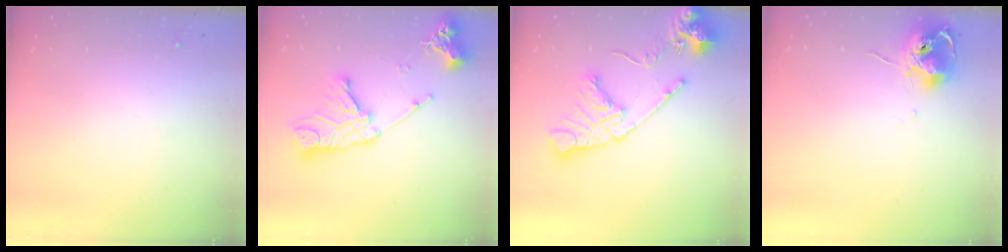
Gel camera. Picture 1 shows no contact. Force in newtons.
{"total": 17.2, "press": 17.1, "slide": 1.8}
{"total": 18.2, "press": 18.0, "slide": 2.5}
{"total": 11.9, "press": 11.8, "slide": 1.2}